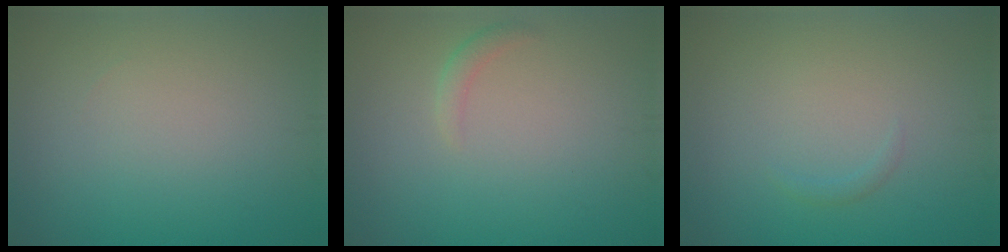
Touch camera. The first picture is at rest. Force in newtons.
{"total": 1.1, "press": 1.1, "slide": 0.0}
{"total": 0.5, "press": 0.5, "slide": 0.1}